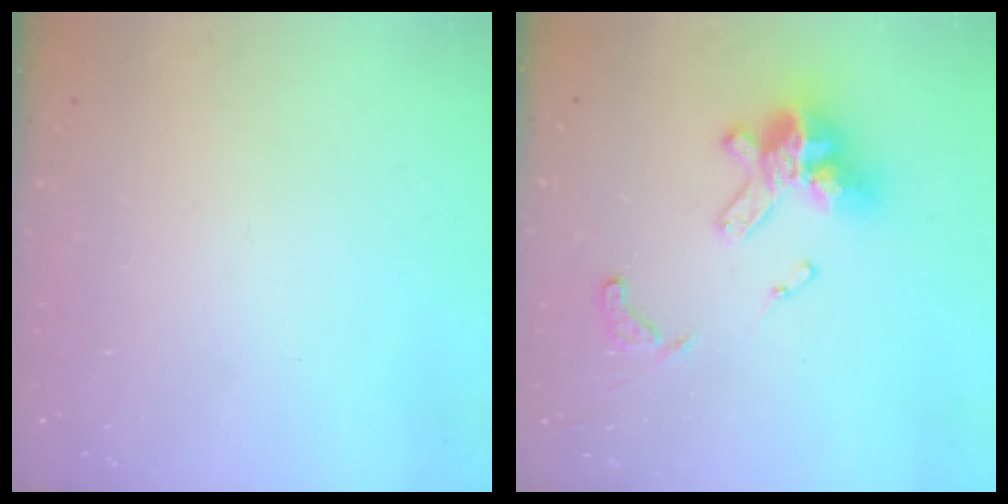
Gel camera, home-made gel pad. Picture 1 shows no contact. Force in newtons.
{"total": 15.1, "press": 15.0, "slide": 1.6}